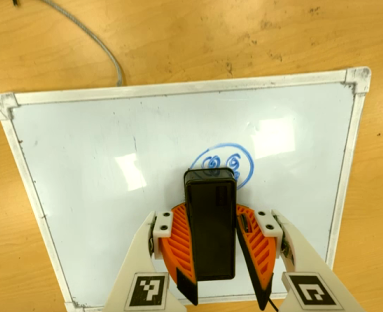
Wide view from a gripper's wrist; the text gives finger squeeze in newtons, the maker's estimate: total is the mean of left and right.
{"total": 12.6, "left": 14.2, "right": 10.9}